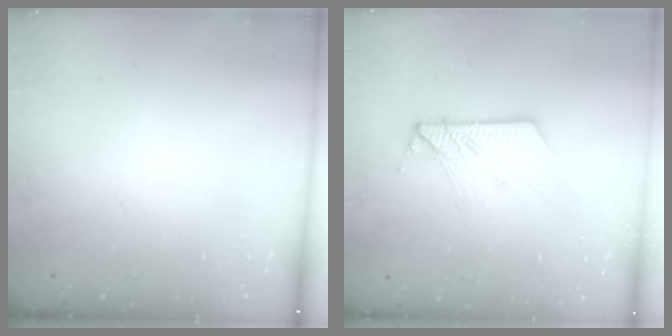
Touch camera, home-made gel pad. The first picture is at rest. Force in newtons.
{"total": 9.6, "press": 9.6, "slide": 0.9}